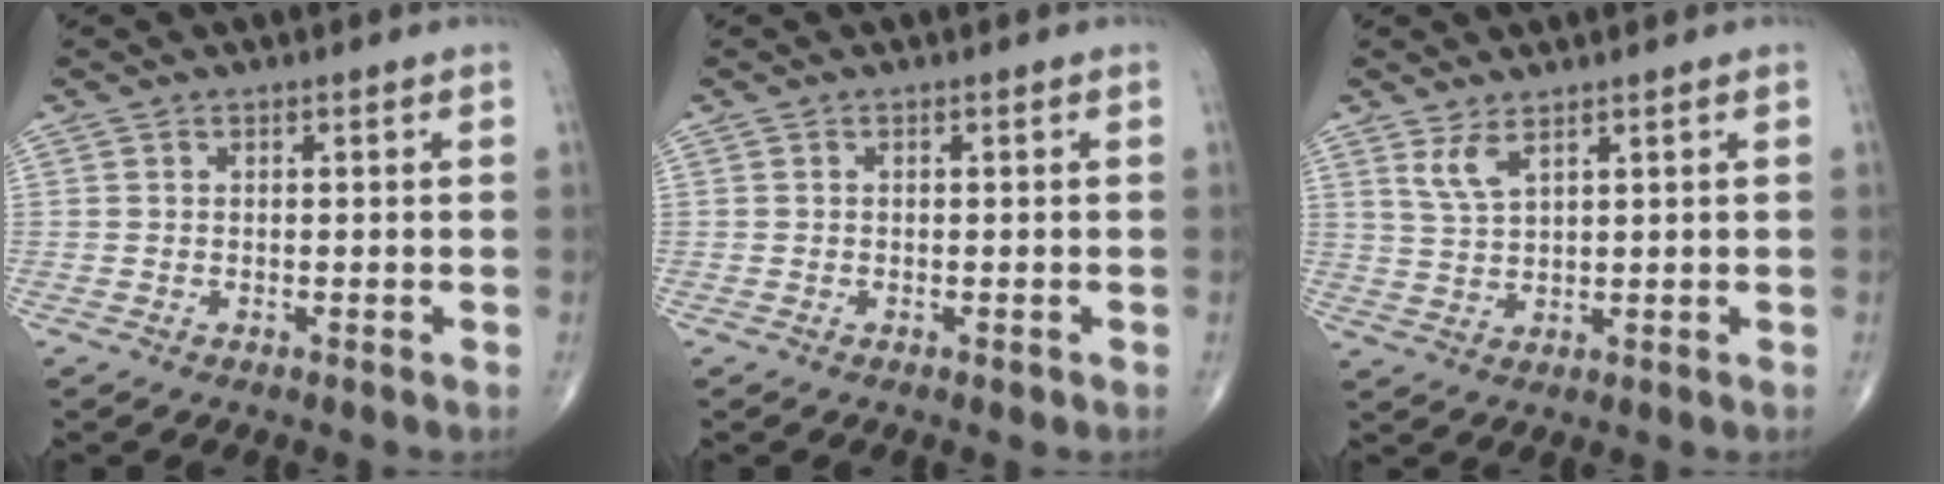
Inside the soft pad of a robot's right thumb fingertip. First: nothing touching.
{"total": 0.5, "force": [-0.2, 0.3, 0.4], "torque": [-0.005, -0.001, -0.003]}
{"total": 3.8, "force": [2.5, 1.1, 2.7], "torque": [-0.058, -0.016, 0.058]}